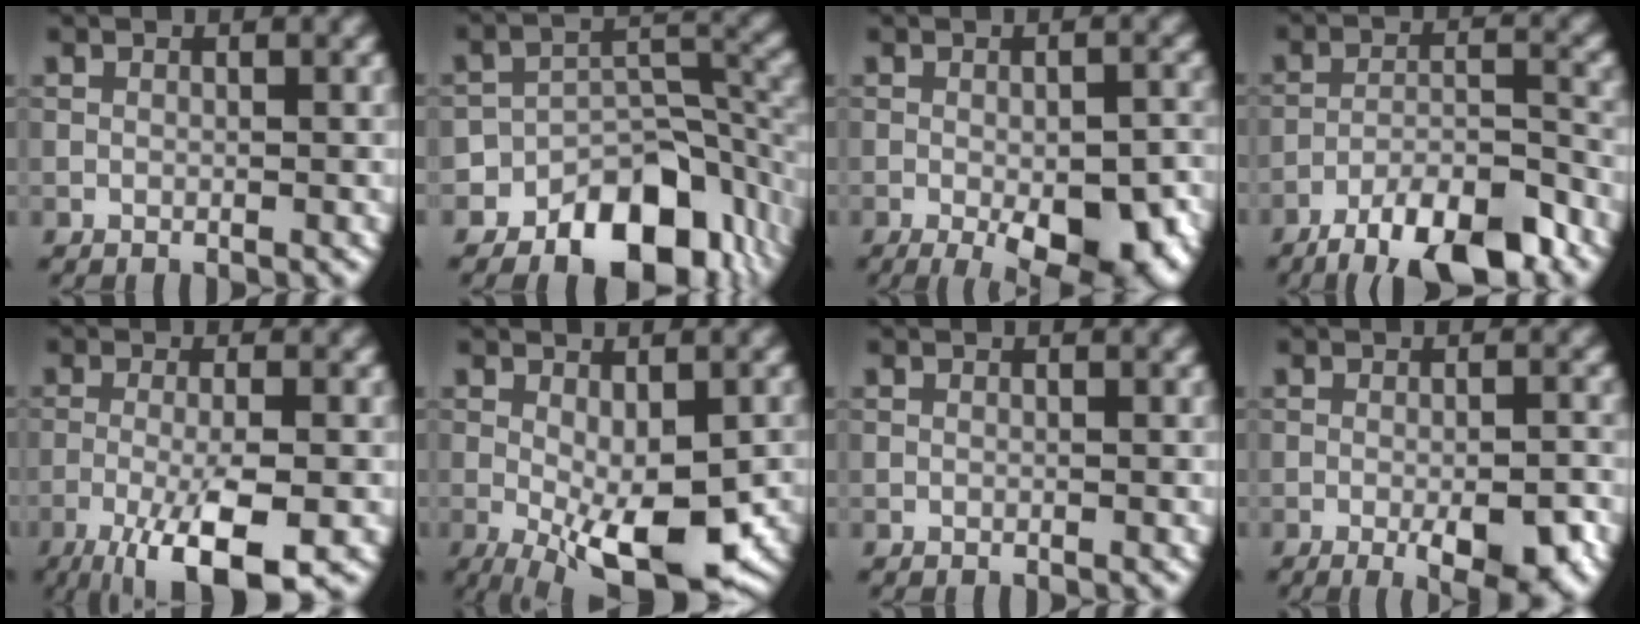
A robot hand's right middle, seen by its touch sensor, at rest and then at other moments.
{"total": 10.1, "force": [-6.0, 6.1, 5.4], "torque": [-0.056, -0.008, -0.096]}
{"total": 9.6, "force": [-3.8, 3.8, 8.0], "torque": [-0.101, -0.012, -0.041]}
{"total": 9.9, "force": [-7.4, 2.7, 5.9], "torque": [-0.088, 0.003, -0.125]}
{"total": 8.4, "force": [-4.1, 2.1, 7.0], "torque": [-0.116, -0.006, -0.070]}
{"total": 10.3, "force": [-3.3, 3.6, 9.0], "torque": [-0.157, -0.023, -0.041]}
{"total": 0.0}
{"total": 5.3, "force": [-2.1, 1.3, 4.6], "torque": [-0.073, -0.007, -0.026]}